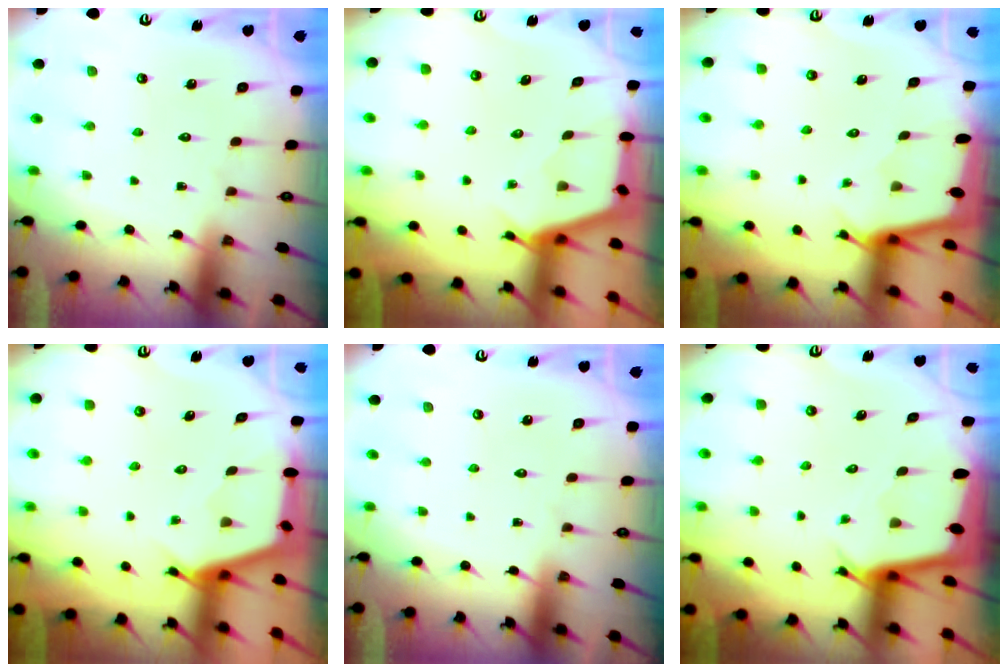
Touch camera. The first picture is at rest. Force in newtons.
{"total": 2.9, "press": 2.9, "slide": 0.3}
{"total": 1.6, "press": 1.6, "slide": 0.2}
{"total": 2.6, "press": 2.5, "slide": 0.3}
{"total": 0.0}
{"total": 2.6, "press": 2.6, "slide": 0.2}